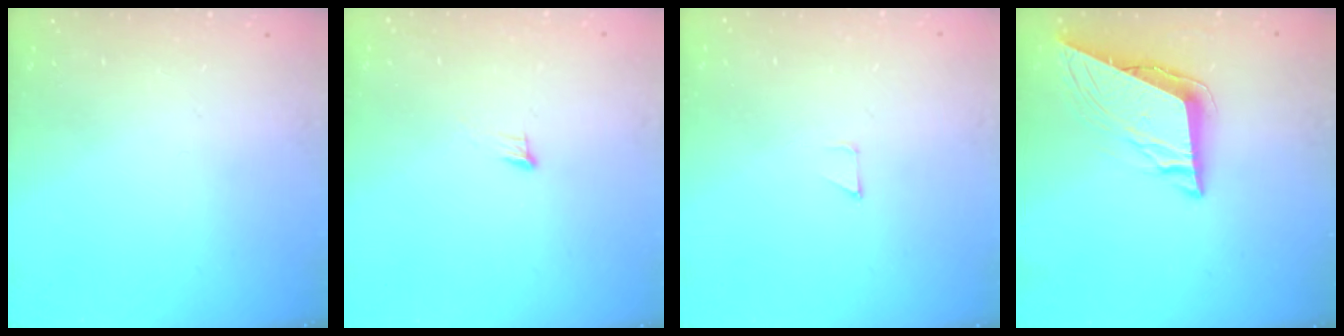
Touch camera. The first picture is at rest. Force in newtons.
{"total": 4.3, "press": 4.1, "slide": 1.0}
{"total": 2.6, "press": 2.6, "slide": 0.2}
{"total": 8.9, "press": 8.8, "slide": 1.4}